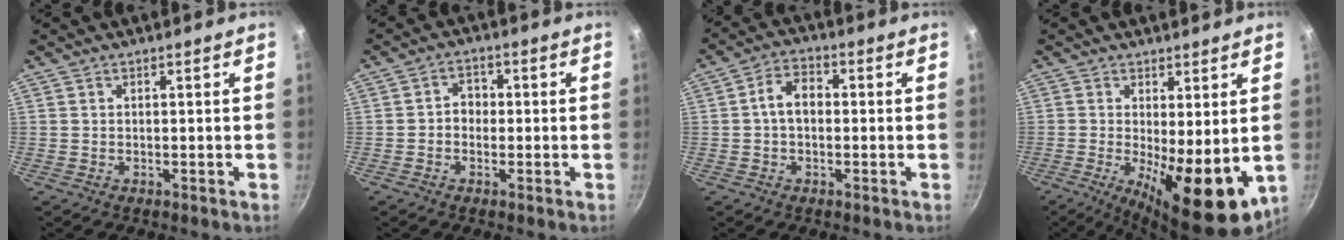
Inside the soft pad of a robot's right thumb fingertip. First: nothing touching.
{"total": 3.4, "force": [-0.5, 2.9, 1.8], "torque": [-0.009, 0.014, -0.014]}
{"total": 5.8, "force": [0.0, 4.0, 4.2], "torque": [-0.057, 0.019, -0.009]}
{"total": 13.7, "force": [-1.6, 5.0, 12.6], "torque": [-0.167, -0.017, -0.011]}